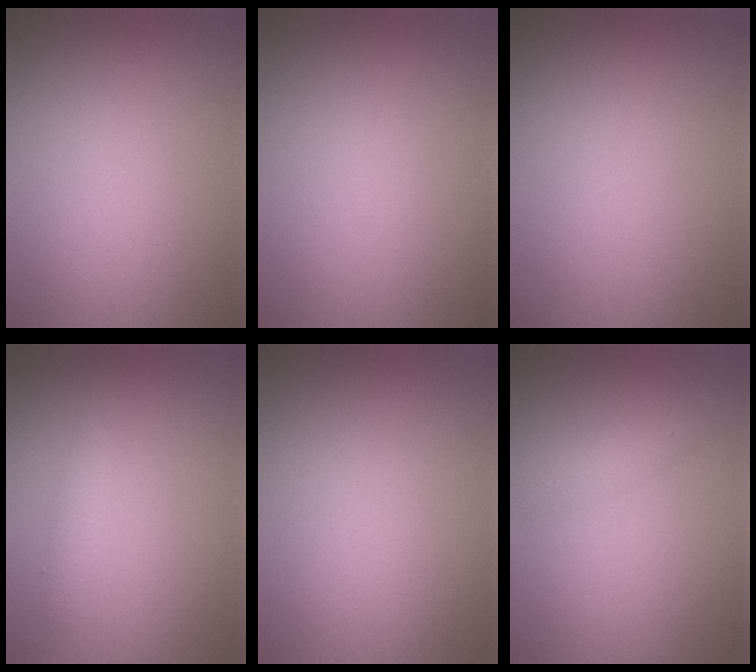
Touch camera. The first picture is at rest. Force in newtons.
{"total": 0.0}
{"total": 0.0}
{"total": 1.4, "press": 1.4, "slide": 0.1}
{"total": 0.0}
{"total": 1.3, "press": 1.3, "slide": 0.1}